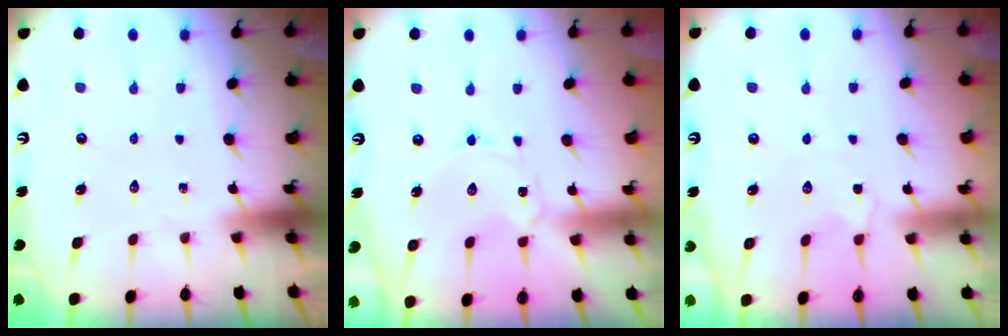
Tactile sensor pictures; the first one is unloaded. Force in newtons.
{"total": 0.9, "press": 0.9, "slide": 0.1}
{"total": 2.1, "press": 2.0, "slide": 0.8}